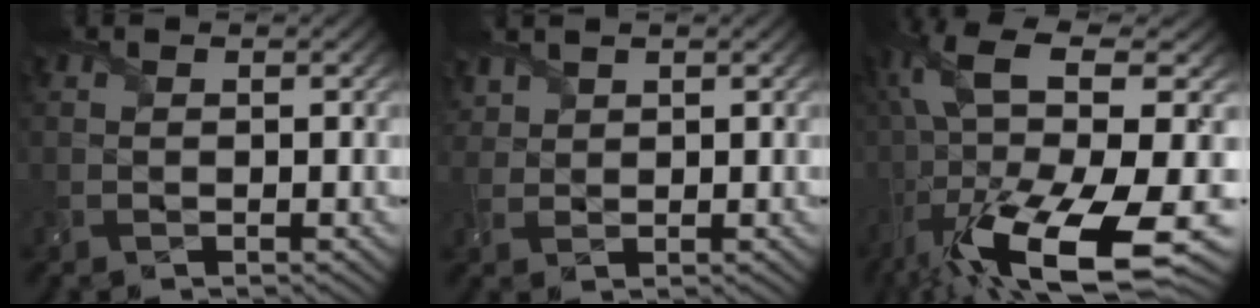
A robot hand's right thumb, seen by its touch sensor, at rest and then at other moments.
{"total": 2.5, "force": [2.2, 1.1, 0.3], "torque": [-0.011, 0.010, 0.050]}
{"total": 18.1, "force": [-5.1, 5.1, 16.7], "torque": [-0.351, -0.005, -0.087]}